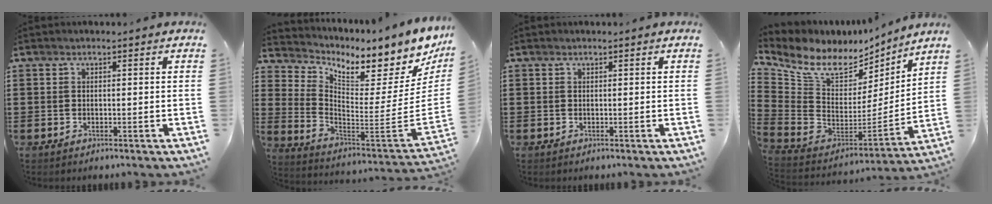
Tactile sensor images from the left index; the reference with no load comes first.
{"total": 5.8, "force": [4.6, 1.8, 3.0], "torque": [-0.065, -0.064, 0.070]}
{"total": 0.0}
{"total": 8.9, "force": [6.2, 4.6, 4.4], "torque": [-0.116, -0.048, 0.110]}